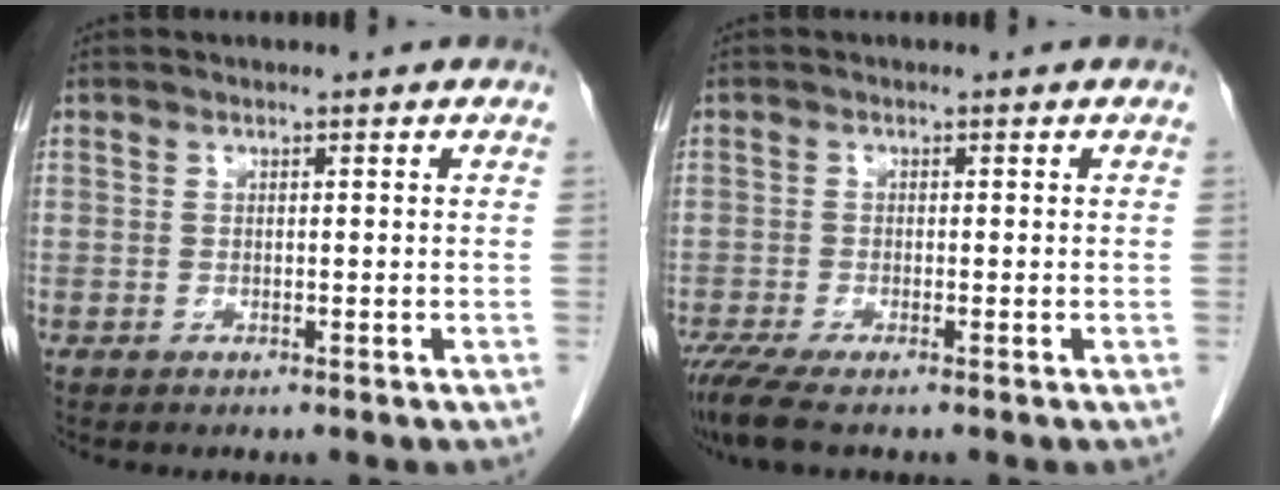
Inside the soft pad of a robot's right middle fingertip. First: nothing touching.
{"total": 4.2, "force": [-3.2, 0.3, 2.8], "torque": [-0.057, -0.013, -0.062]}